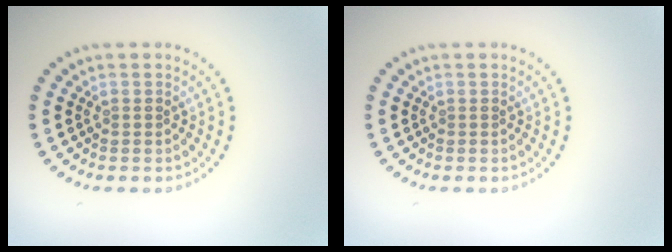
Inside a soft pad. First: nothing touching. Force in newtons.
{"total": 0.0}